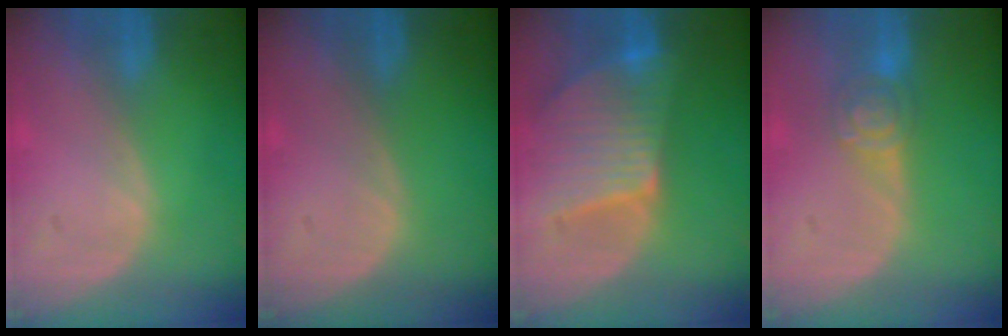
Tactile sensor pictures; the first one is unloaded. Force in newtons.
{"total": 0.0}
{"total": 9.5, "press": 8.3, "slide": 4.6}
{"total": 4.6, "press": 4.5, "slide": 0.9}